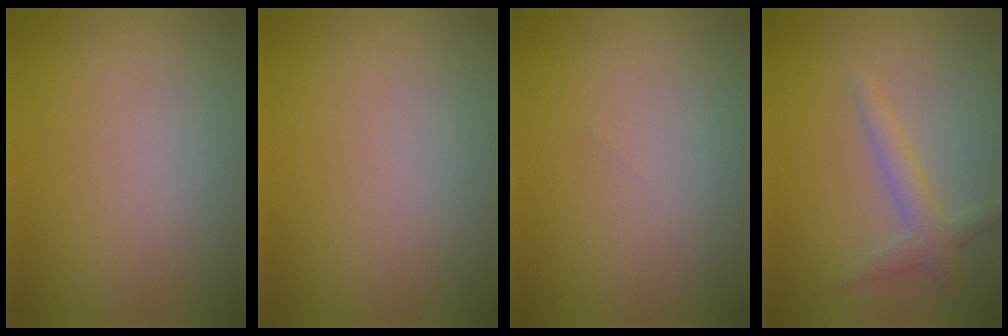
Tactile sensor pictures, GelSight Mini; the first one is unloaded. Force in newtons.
{"total": 0.0}
{"total": 0.0}
{"total": 2.2, "press": 2.2, "slide": 0.1}